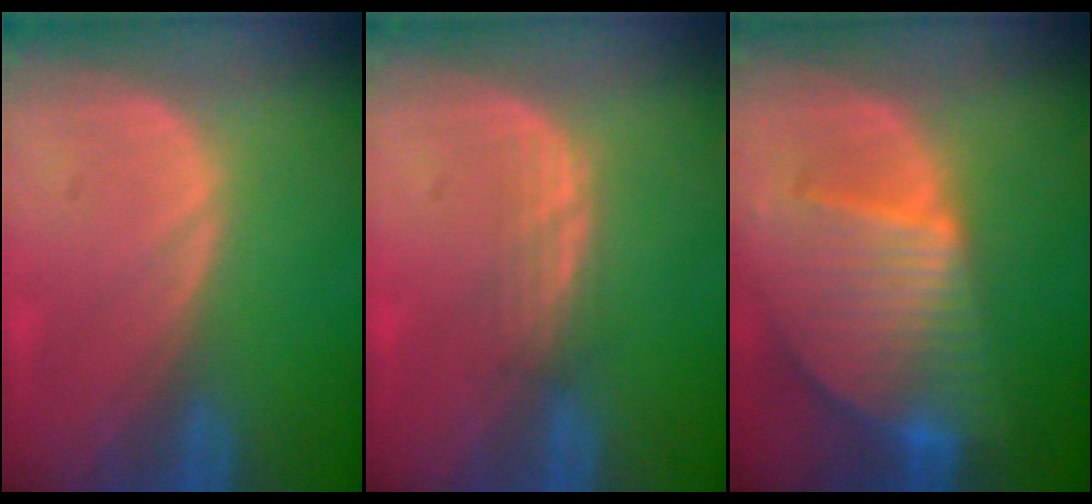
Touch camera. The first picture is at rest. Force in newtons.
{"total": 2.1, "press": 2.1, "slide": 0.2}
{"total": 9.5, "press": 8.2, "slide": 4.8}